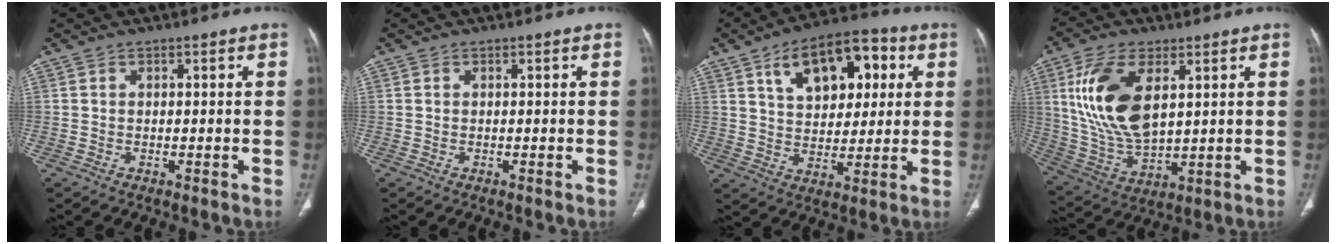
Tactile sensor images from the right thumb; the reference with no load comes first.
{"total": 0.0}
{"total": 16.2, "force": [6.4, 9.1, 11.8], "torque": [-0.142, -0.004, 0.106]}
{"total": 16.4, "force": [5.0, 8.5, 13.2], "torque": [-0.262, -0.019, 0.107]}